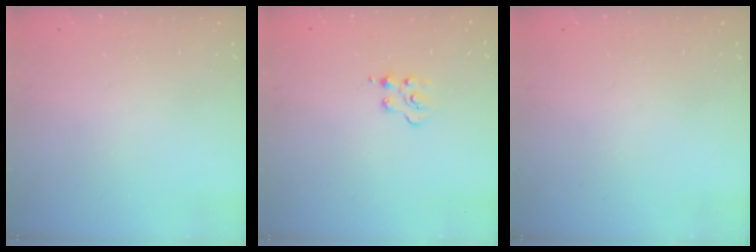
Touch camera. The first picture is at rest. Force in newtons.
{"total": 2.1, "press": 2.1, "slide": 0.5}
{"total": 0.0}